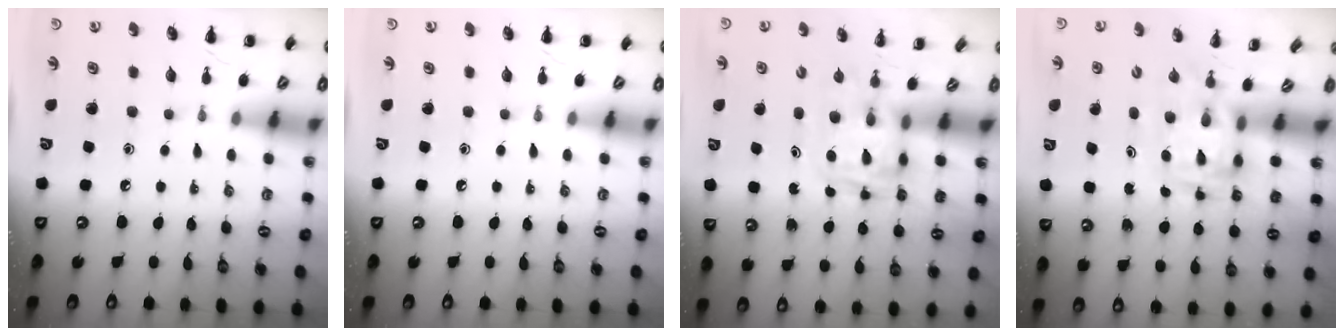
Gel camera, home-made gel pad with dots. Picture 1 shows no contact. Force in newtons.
{"total": 0.0}
{"total": 2.7, "press": 2.7, "slide": 0.2}
{"total": 2.9, "press": 2.9, "slide": 0.6}